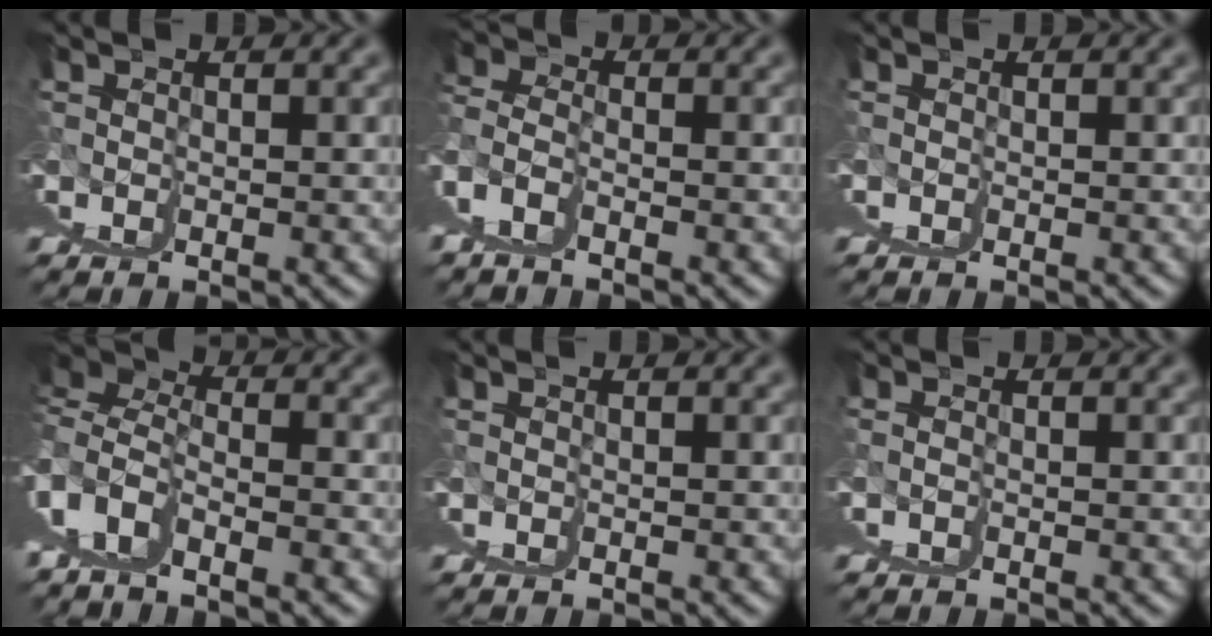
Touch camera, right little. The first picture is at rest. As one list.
[{"total": 3.0, "force": [2.5, -0.4, 1.7], "torque": [-0.019, 0.015, 0.037]}, {"total": 0.0}, {"total": 3.2, "force": [1.2, -2.3, 1.7], "torque": [-0.001, 0.026, 0.019]}, {"total": 0.5, "force": [-0.1, -0.5, -0.2], "torque": [0.004, 0.000, -0.001]}, {"total": 0.0}]